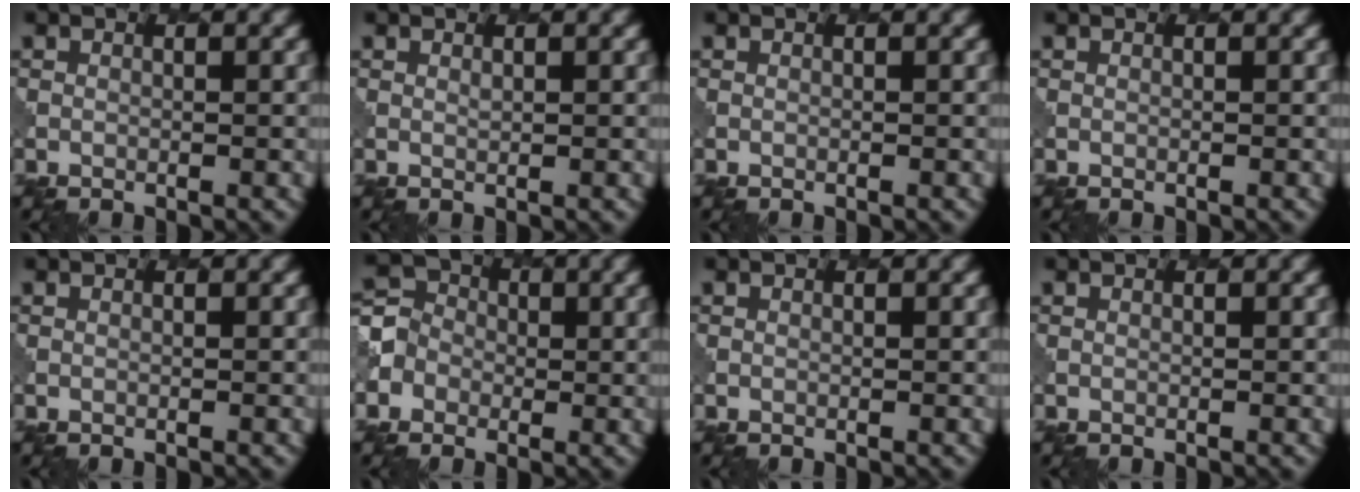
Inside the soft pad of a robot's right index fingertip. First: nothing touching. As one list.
[{"total": 0.5, "force": [0.5, 0.0, 0.2], "torque": [-0.004, -0.002, 0.012]}, {"total": 0.0}, {"total": 0.0}, {"total": 0.0}, {"total": 3.5, "force": [-0.9, 3.3, 0.7], "torque": [-0.011, 0.007, -0.028]}, {"total": 0.0}, {"total": 0.0}]